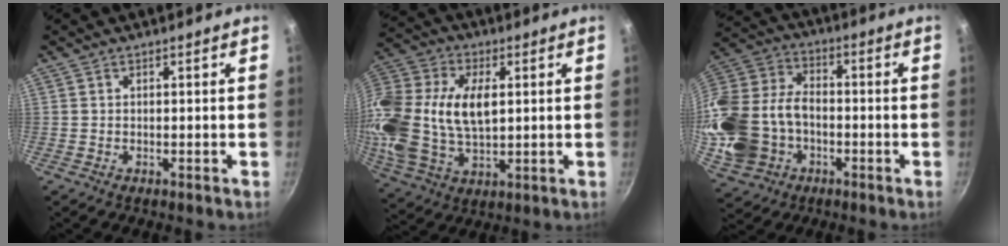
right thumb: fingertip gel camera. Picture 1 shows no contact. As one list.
[{"total": 23.5, "force": [3.0, 14.6, 18.2], "torque": [-0.400, 0.018, 0.055]}, {"total": 22.1, "force": [-3.7, 16.2, 14.6], "torque": [-0.304, 0.045, -0.056]}]